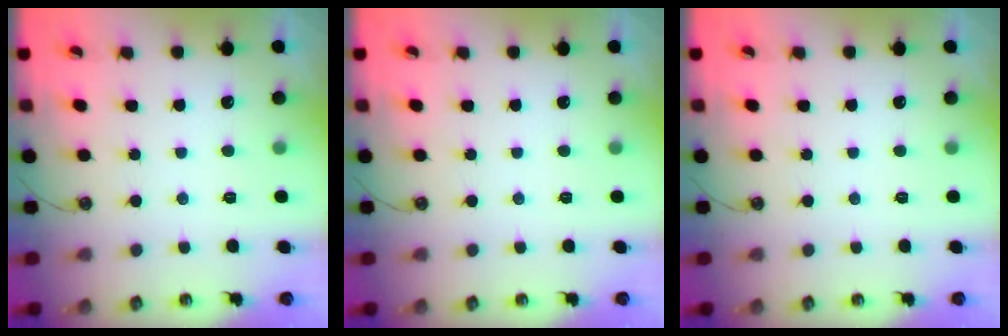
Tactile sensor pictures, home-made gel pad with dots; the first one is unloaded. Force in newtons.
{"total": 0.0}
{"total": 0.0}